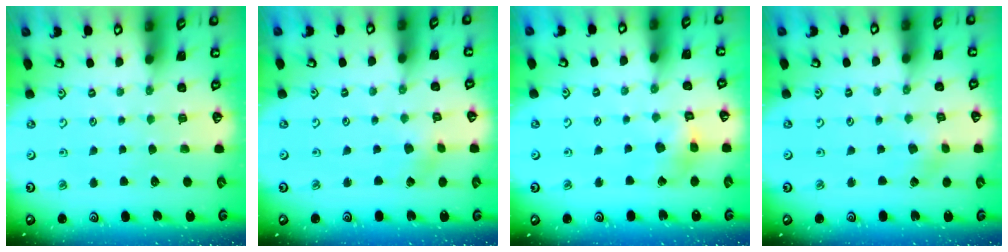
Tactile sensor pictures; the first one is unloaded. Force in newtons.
{"total": 2.0, "press": 2.0, "slide": 0.3}
{"total": 6.3, "press": 6.3, "slide": 0.5}
{"total": 1.7, "press": 1.7, "slide": 0.3}